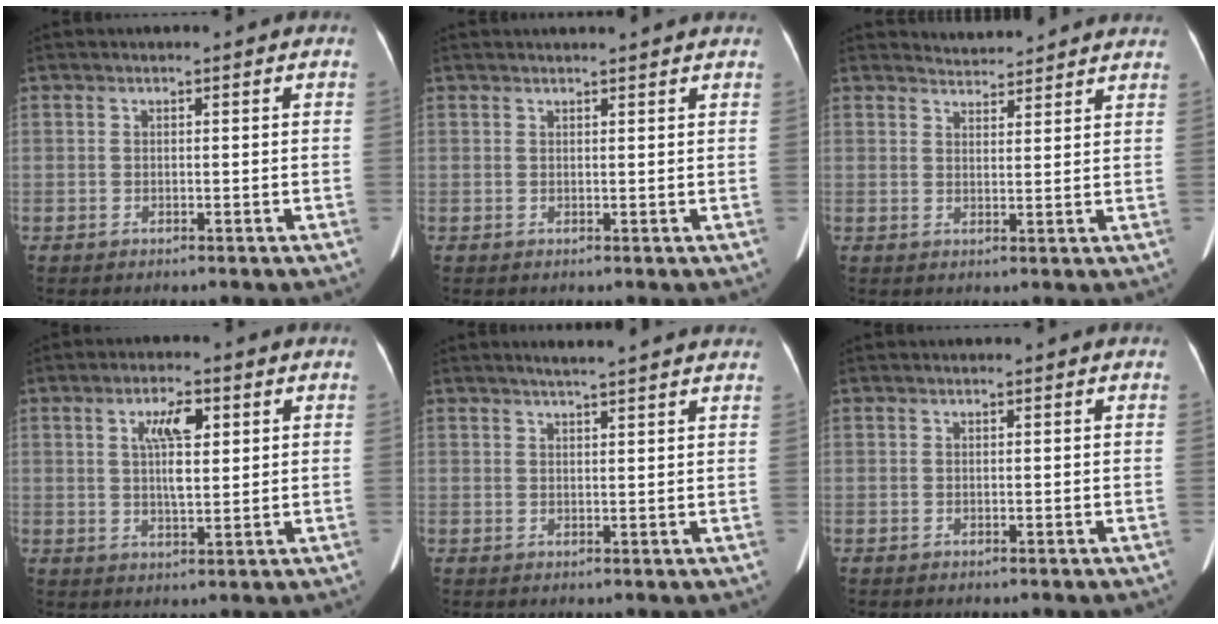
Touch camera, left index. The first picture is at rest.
{"total": 4.7, "force": [4.5, -0.1, 1.3], "torque": [-0.014, 0.022, 0.047]}
{"total": 5.6, "force": [5.6, 0.6, 0.3], "torque": [-0.007, 0.017, 0.065]}
{"total": 6.1, "force": [2.0, 1.7, 5.5], "torque": [-0.104, 0.008, 0.039]}
{"total": 8.6, "force": [7.5, 0.1, 4.2], "torque": [-0.057, 0.023, 0.083]}
{"total": 0.0}